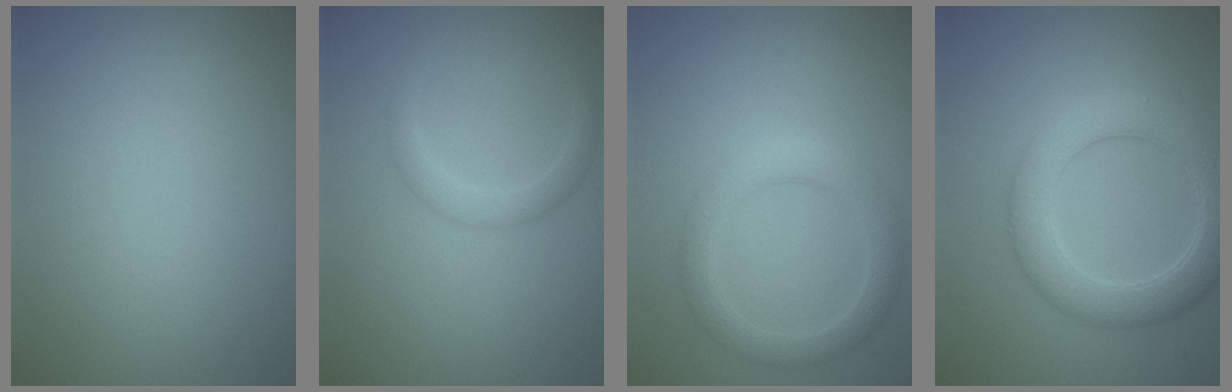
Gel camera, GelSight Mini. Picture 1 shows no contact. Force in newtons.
{"total": 1.7, "press": 1.7, "slide": 0.1}
{"total": 3.3, "press": 3.3, "slide": 0.1}
{"total": 5.3, "press": 5.3, "slide": 0.3}